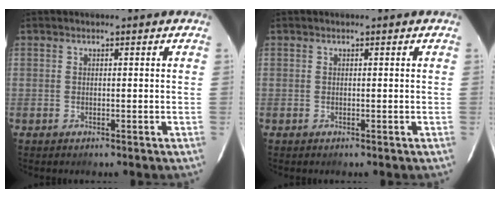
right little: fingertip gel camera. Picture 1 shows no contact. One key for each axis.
{"total": 0.0}